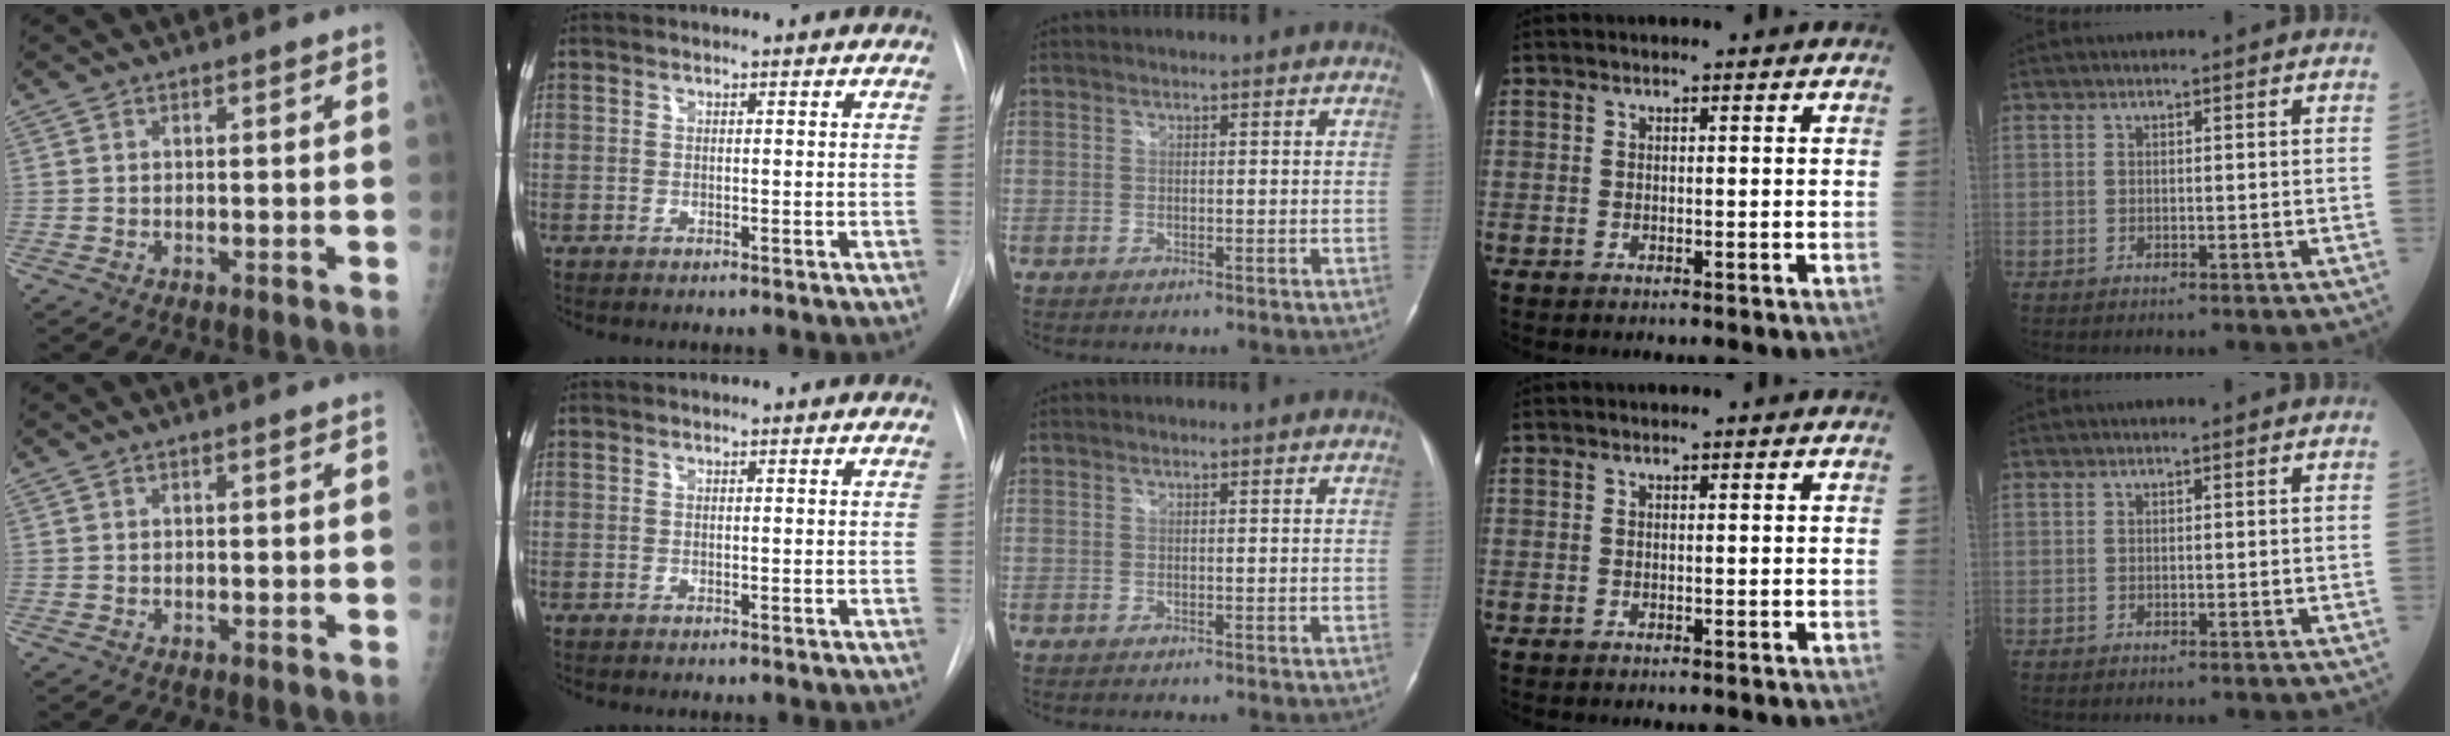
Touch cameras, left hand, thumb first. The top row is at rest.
{}